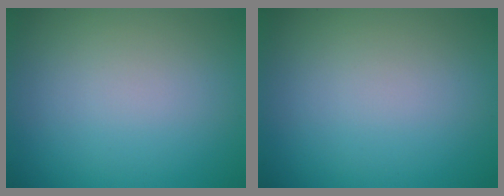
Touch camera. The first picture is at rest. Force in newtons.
{"total": 0.0}